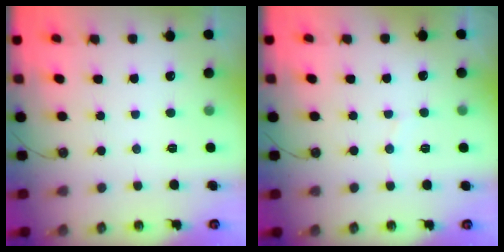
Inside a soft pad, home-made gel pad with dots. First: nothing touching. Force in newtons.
{"total": 4.1, "press": 3.8, "slide": 1.7}